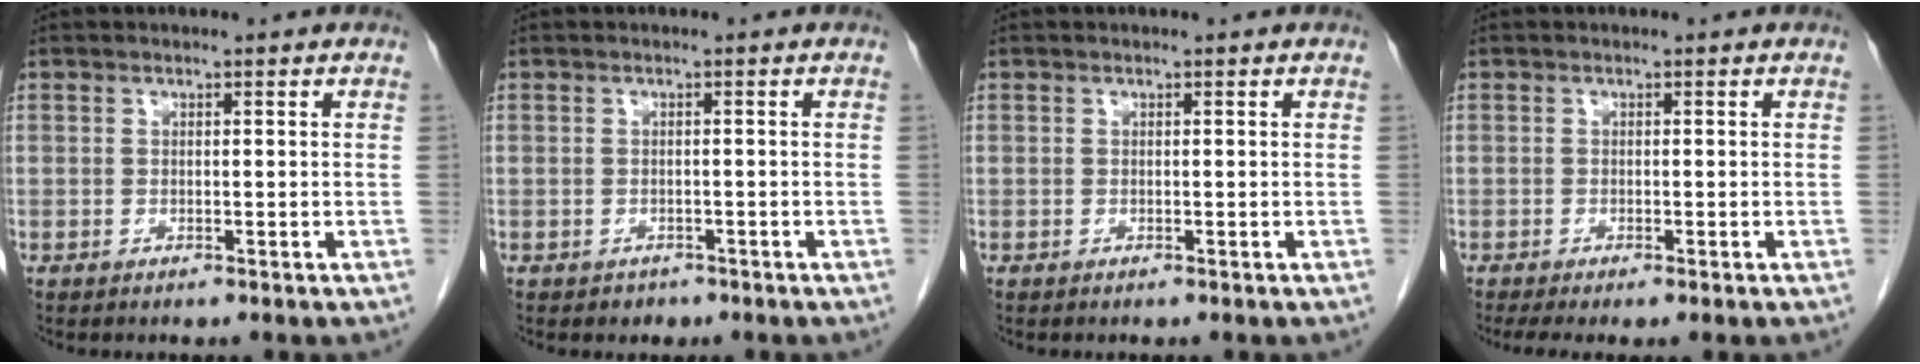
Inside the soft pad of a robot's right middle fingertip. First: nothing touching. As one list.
[{"total": 1.4, "force": [-1.0, 1.0, 0.1], "torque": [-0.007, 0.002, -0.011]}, {"total": 0.0}, {"total": 3.2, "force": [-2.3, 0.4, 2.3], "torque": [-0.034, -0.010, -0.035]}]